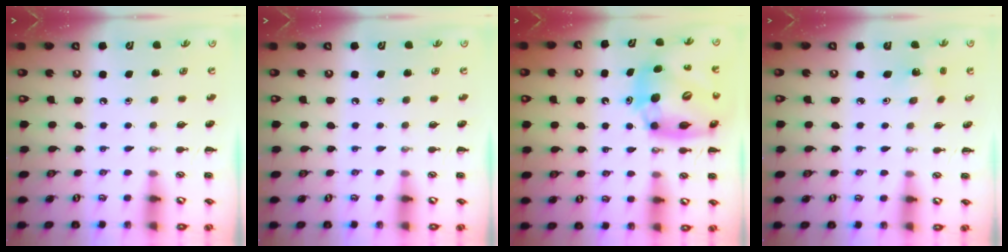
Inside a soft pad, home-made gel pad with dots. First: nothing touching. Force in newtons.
{"total": 0.0}
{"total": 15.1, "press": 14.6, "slide": 3.9}
{"total": 1.6, "press": 1.5, "slide": 0.7}